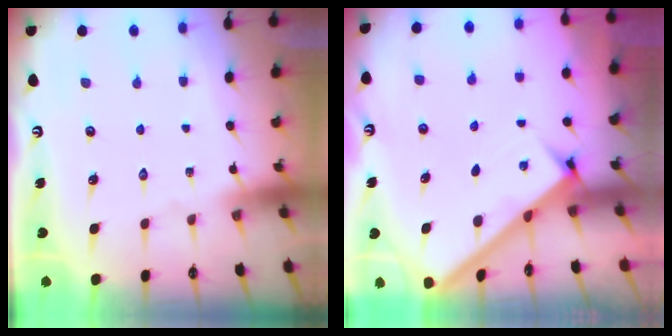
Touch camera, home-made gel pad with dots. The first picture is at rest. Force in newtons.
{"total": 2.7, "press": 2.7, "slide": 0.4}